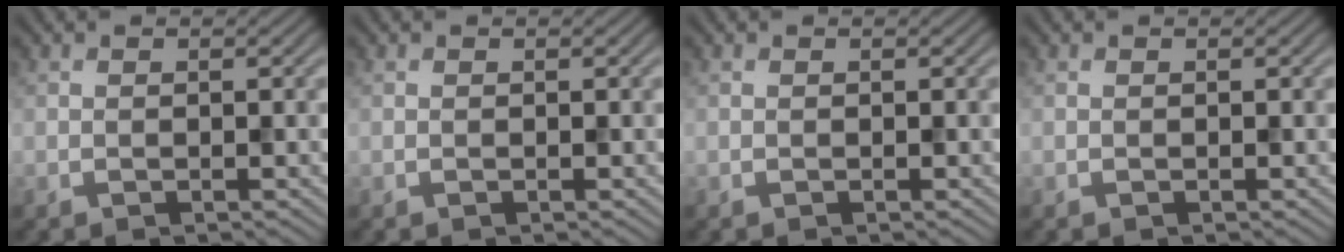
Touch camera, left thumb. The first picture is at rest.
{"total": 0.0}
{"total": 0.0}
{"total": 0.0}